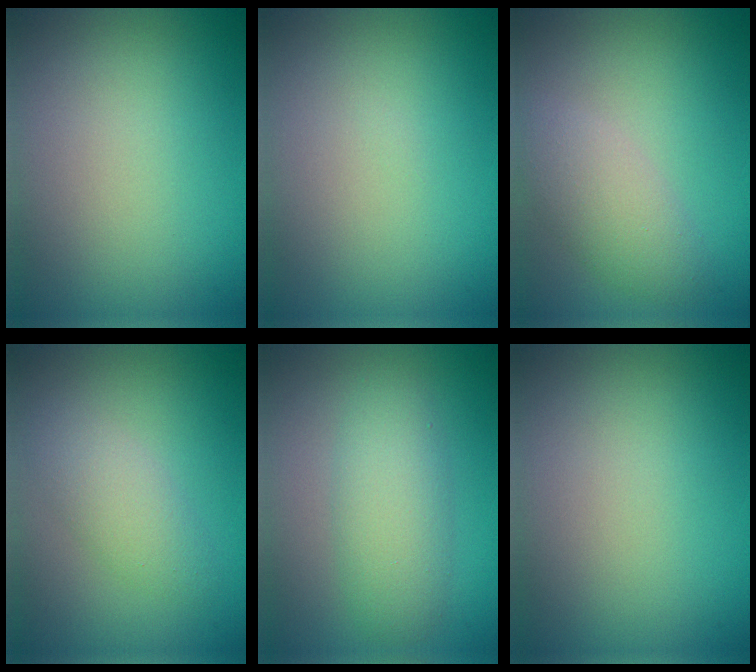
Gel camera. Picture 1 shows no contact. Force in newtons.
{"total": 0.0}
{"total": 3.4, "press": 3.4, "slide": 0.1}
{"total": 2.7, "press": 2.7, "slide": 0.2}
{"total": 3.9, "press": 3.9, "slide": 0.0}
{"total": 0.0}